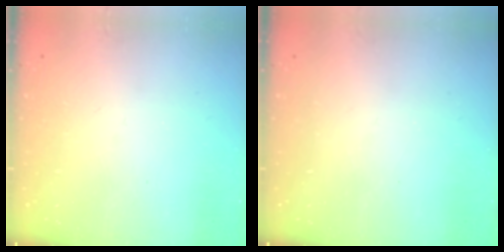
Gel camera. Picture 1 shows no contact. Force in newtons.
{"total": 0.0}